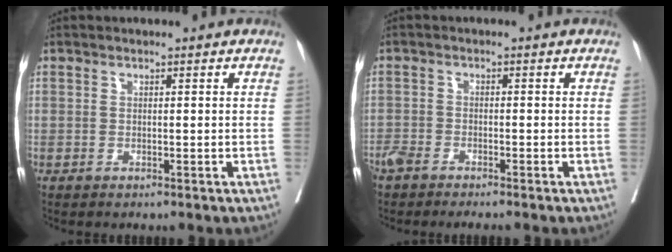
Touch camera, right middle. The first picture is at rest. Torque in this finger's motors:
{"motor_torque": [0.12, -0.12, 0.07, 0.02]}